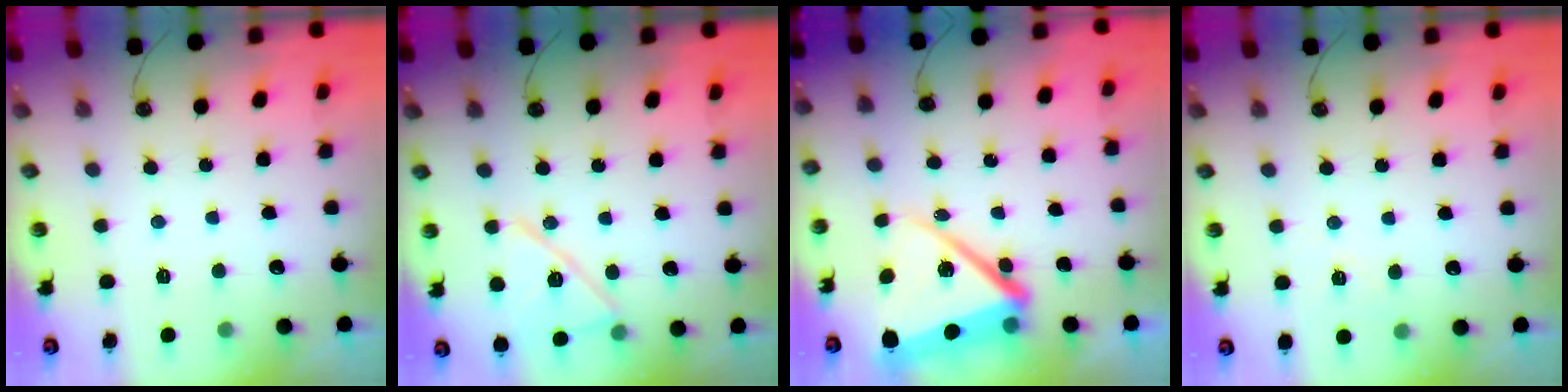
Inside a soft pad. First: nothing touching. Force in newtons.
{"total": 15.1, "press": 14.9, "slide": 2.7}
{"total": 15.1, "press": 15.0, "slide": 1.4}
{"total": 5.0, "press": 4.5, "slide": 2.2}